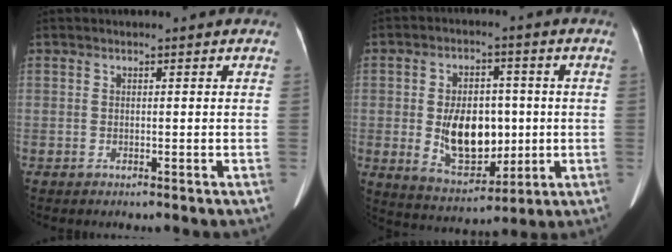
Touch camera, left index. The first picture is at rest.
{"total": 11.3, "force": [-0.6, 6.7, 9.1], "torque": [-0.167, 0.003, 0.005]}